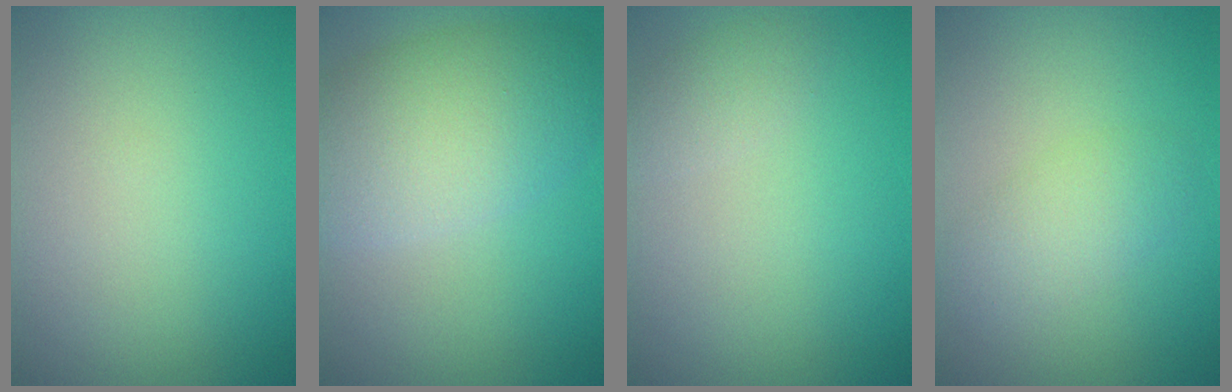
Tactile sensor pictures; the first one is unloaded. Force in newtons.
{"total": 7.0, "press": 7.0, "slide": 0.1}
{"total": 1.2, "press": 1.2, "slide": 0.1}
{"total": 2.2, "press": 2.2, "slide": 0.0}